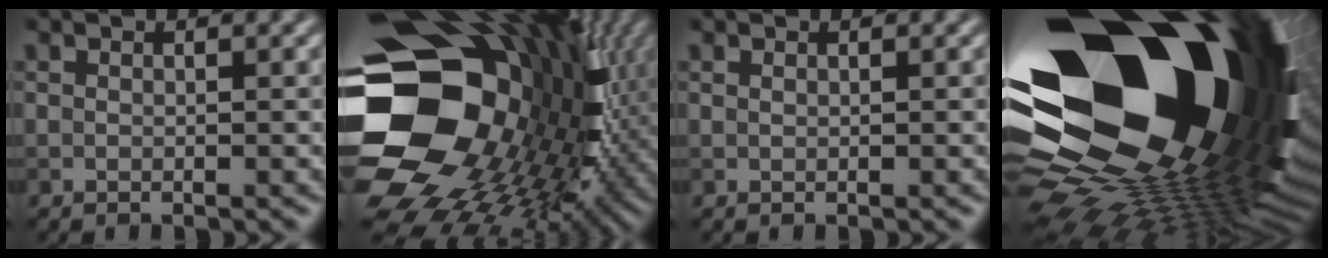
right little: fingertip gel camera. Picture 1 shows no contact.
{"total": 20.4, "force": [-0.6, 16.1, 12.5], "torque": [-0.276, -0.040, 0.013]}
{"total": 0.0}
{"total": 22.3, "force": [1.8, 13.0, 18.0], "torque": [-0.303, -0.014, 0.007]}